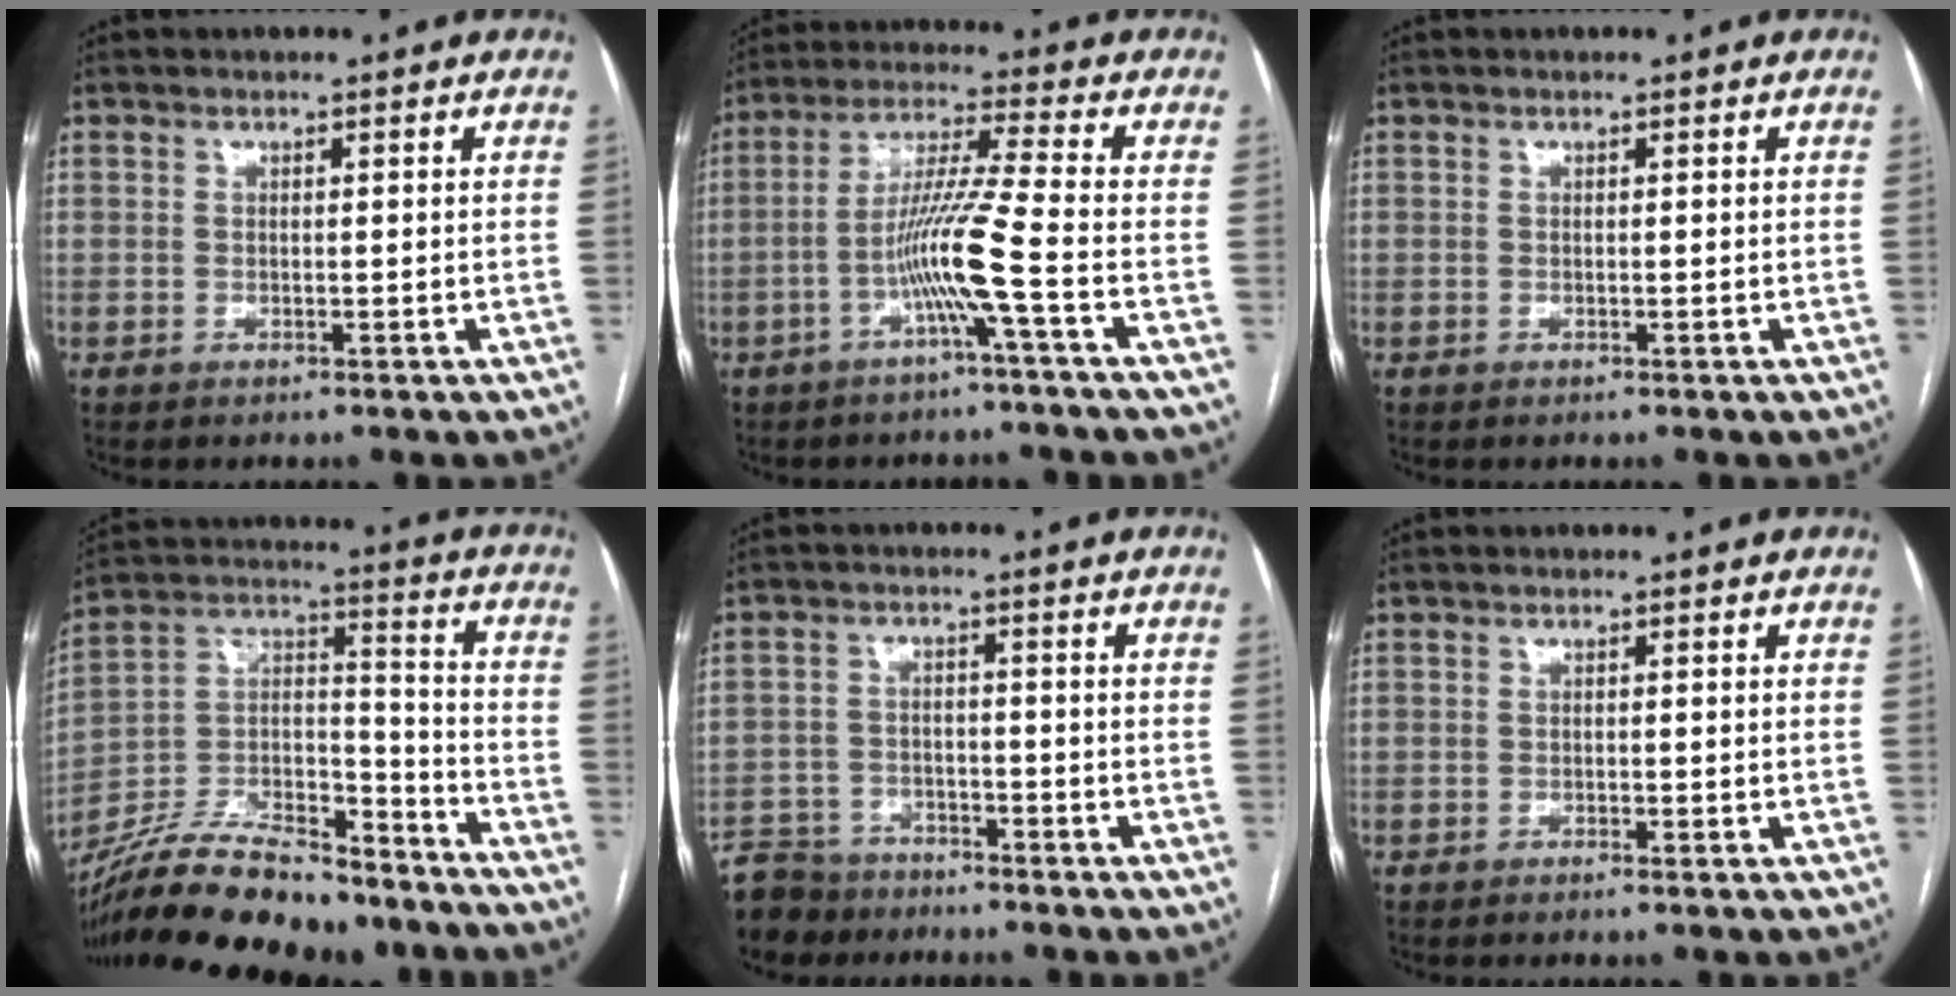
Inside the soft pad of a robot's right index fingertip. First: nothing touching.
{"total": 9.0, "force": [-3.3, -2.0, 8.2], "torque": [-0.162, 0.005, -0.065]}
{"total": 0.0}
{"total": 22.8, "force": [-19.4, 6.2, 10.2], "torque": [-0.185, 0.014, -0.325]}
{"total": 7.4, "force": [-6.4, 3.7, 0.5], "torque": [-0.012, -0.001, -0.113]}
{"total": 0.6, "force": [-0.4, 0.0, 0.3], "torque": [-0.010, -0.001, -0.007]}